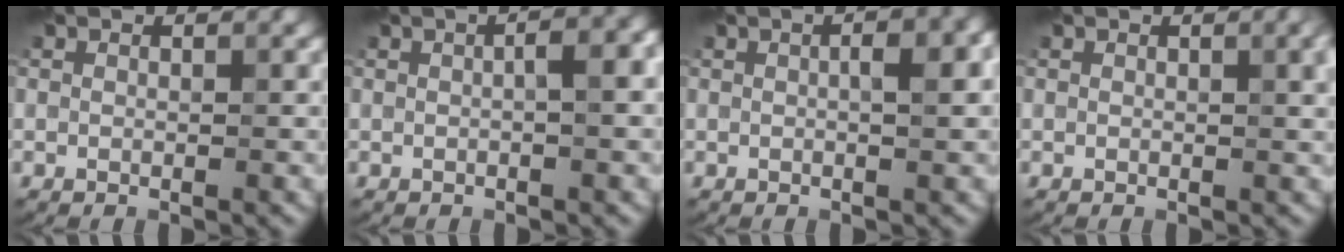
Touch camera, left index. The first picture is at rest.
{"total": 3.8, "force": [0.1, 1.3, 3.5], "torque": [-0.034, 0.017, -0.001]}
{"total": 3.7, "force": [0.5, 1.3, 3.4], "torque": [-0.038, 0.008, 0.002]}
{"total": 3.3, "force": [1.0, 1.2, 2.9], "torque": [-0.033, 0.004, 0.014]}